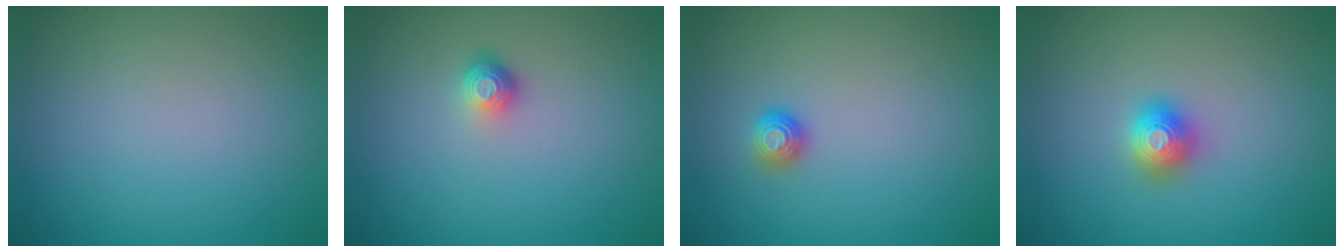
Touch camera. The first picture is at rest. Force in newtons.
{"total": 1.5, "press": 1.1, "slide": 1.0}
{"total": 1.2, "press": 1.1, "slide": 0.4}
{"total": 2.0, "press": 2.0, "slide": 0.1}